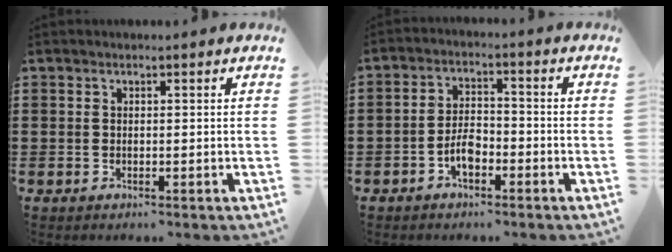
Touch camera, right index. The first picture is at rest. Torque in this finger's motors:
{"motor_torque": [2.14, 0.00, 0.82, 0.06]}